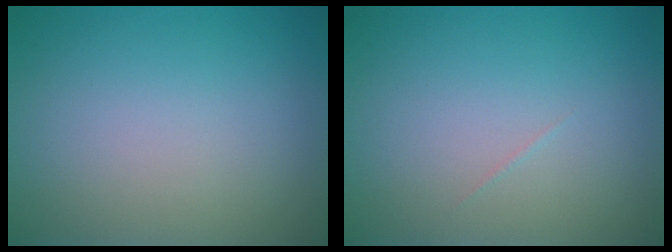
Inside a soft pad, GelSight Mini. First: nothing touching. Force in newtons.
{"total": 0.0}